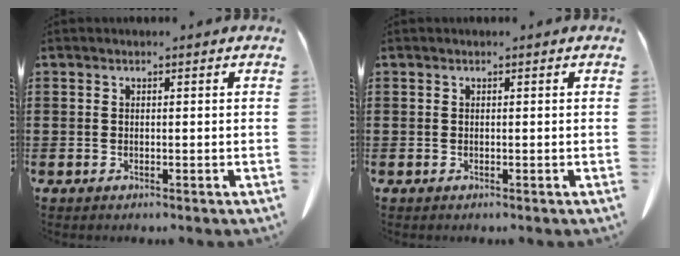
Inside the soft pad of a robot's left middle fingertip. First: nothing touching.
{"total": 0.0}